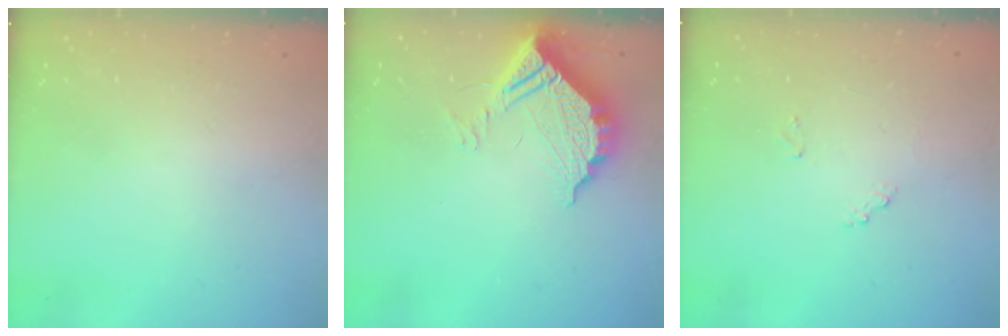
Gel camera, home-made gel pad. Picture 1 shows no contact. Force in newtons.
{"total": 12.3, "press": 12.3, "slide": 1.1}
{"total": 7.2, "press": 7.1, "slide": 0.4}